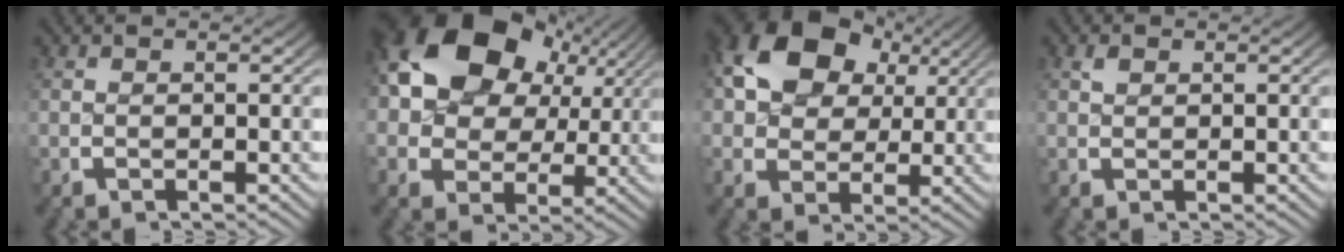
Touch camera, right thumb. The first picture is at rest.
{"total": 14.0, "force": [3.6, 10.0, 9.0], "torque": [-0.202, -0.019, 0.067]}
{"total": 10.6, "force": [3.6, 7.7, 6.3], "torque": [-0.145, -0.021, 0.074]}
{"total": 0.8, "force": [0.6, 0.4, 0.3], "torque": [-0.003, -0.001, 0.015]}